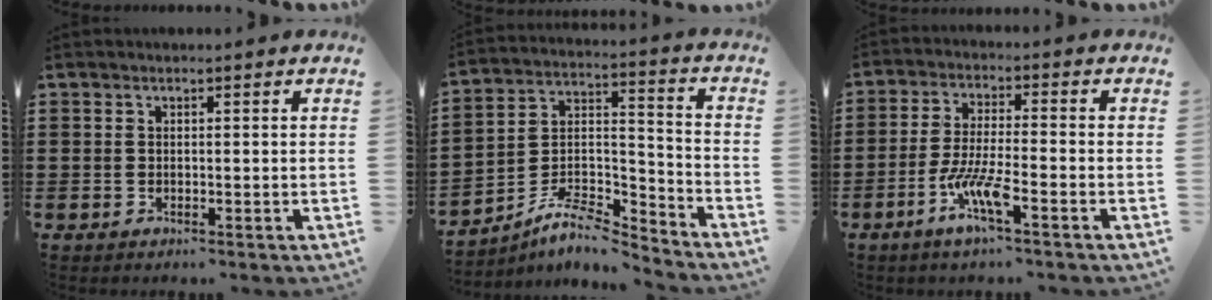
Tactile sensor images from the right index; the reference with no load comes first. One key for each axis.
{"total": 7.7, "fx": -6.8, "fy": 1.8, "fz": 3.2, "tx": -0.067, "ty": 0.005, "tz": -0.134}
{"total": 7.0, "fx": -3.8, "fy": 0.6, "fz": 5.8, "tx": -0.135, "ty": -0.015, "tz": -0.076}